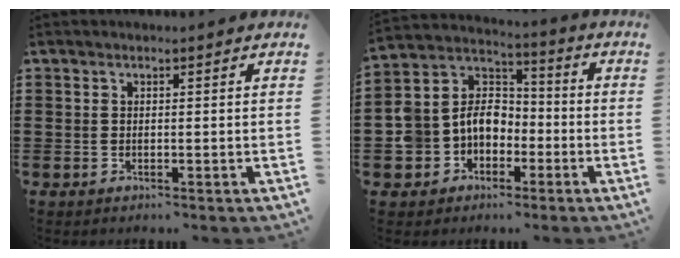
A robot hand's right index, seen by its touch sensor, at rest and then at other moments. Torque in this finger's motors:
{"motor_torque": [1.33, 0.43, 0.40, 0.19]}